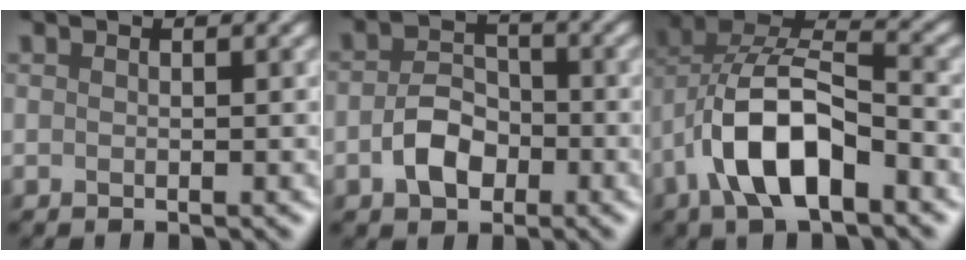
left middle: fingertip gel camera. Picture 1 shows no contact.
{"total": 3.2, "force": [-1.3, 2.3, 1.8], "torque": [-0.041, 0.006, -0.025]}
{"total": 8.9, "force": [-3.4, 4.2, 7.0], "torque": [-0.139, 0.016, -0.065]}